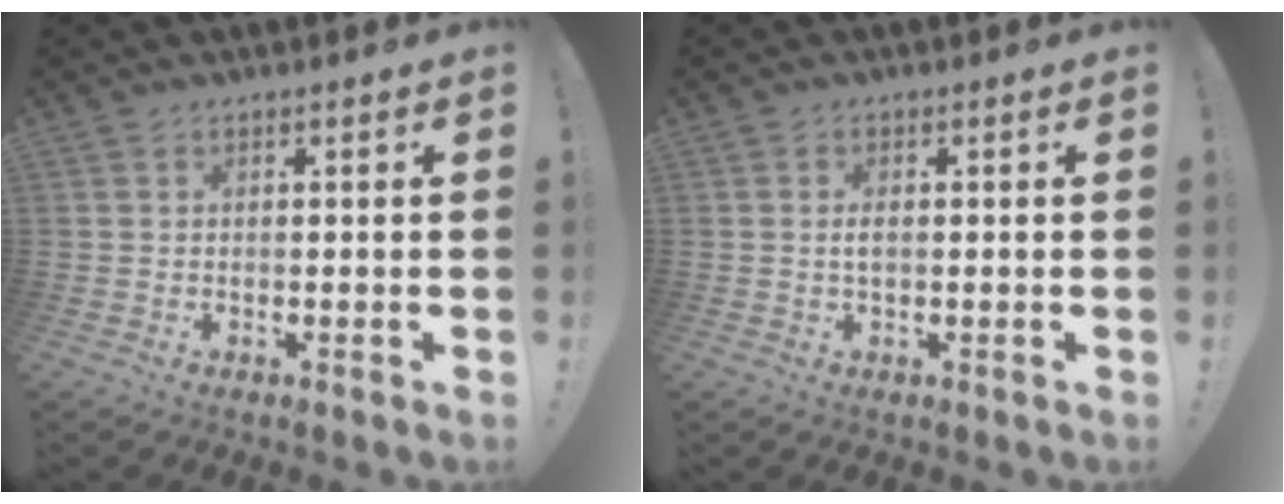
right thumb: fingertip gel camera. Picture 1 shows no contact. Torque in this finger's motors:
{"motor_torque": [-0.11, 0.02, -0.05, 0.08, 0.03]}